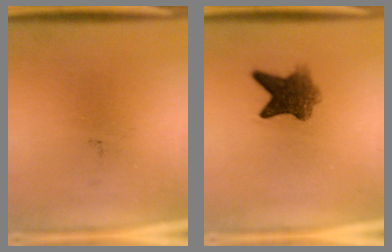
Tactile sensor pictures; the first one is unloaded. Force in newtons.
{"total": 6.3}